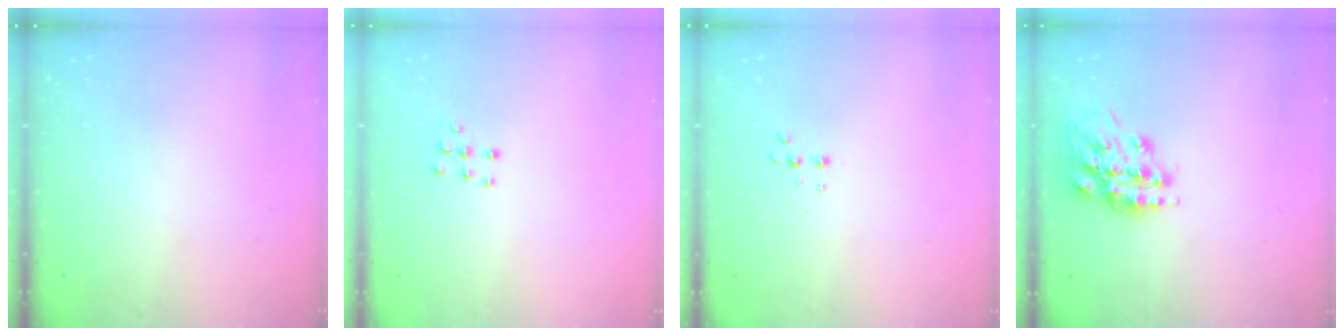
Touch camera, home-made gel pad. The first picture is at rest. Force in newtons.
{"total": 5.3, "press": 5.2, "slide": 0.4}
{"total": 4.4, "press": 4.3, "slide": 1.0}
{"total": 16.1, "press": 16.1, "slide": 1.5}